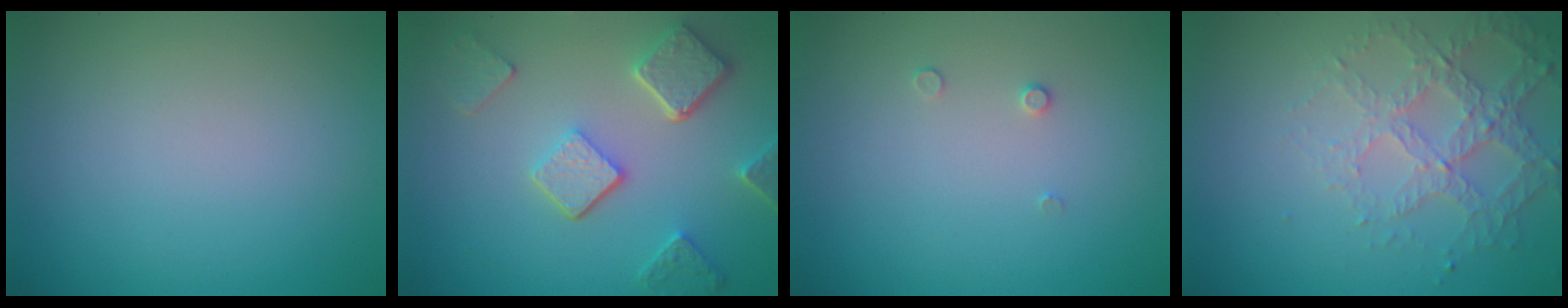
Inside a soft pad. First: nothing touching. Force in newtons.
{"total": 5.0, "press": 3.8, "slide": 3.2}
{"total": 0.6, "press": 0.6, "slide": 0.2}
{"total": 4.3, "press": 3.2, "slide": 2.9}